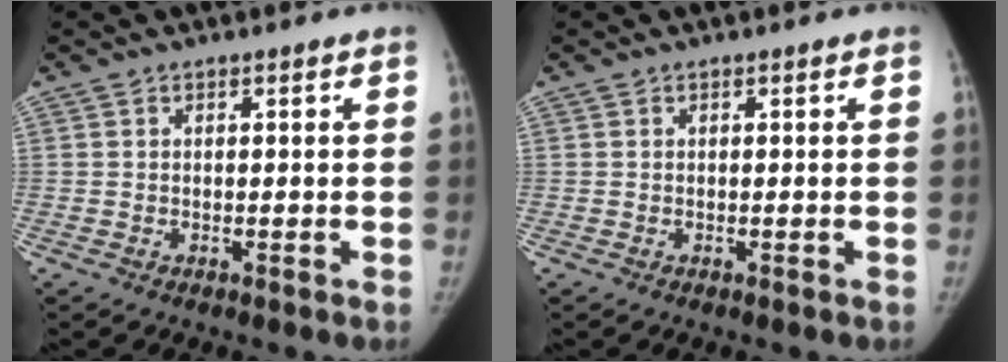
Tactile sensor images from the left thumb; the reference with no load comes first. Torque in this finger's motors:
{"motor_torque": [0.04, 0.00, 0.46, -0.15, 0.02]}